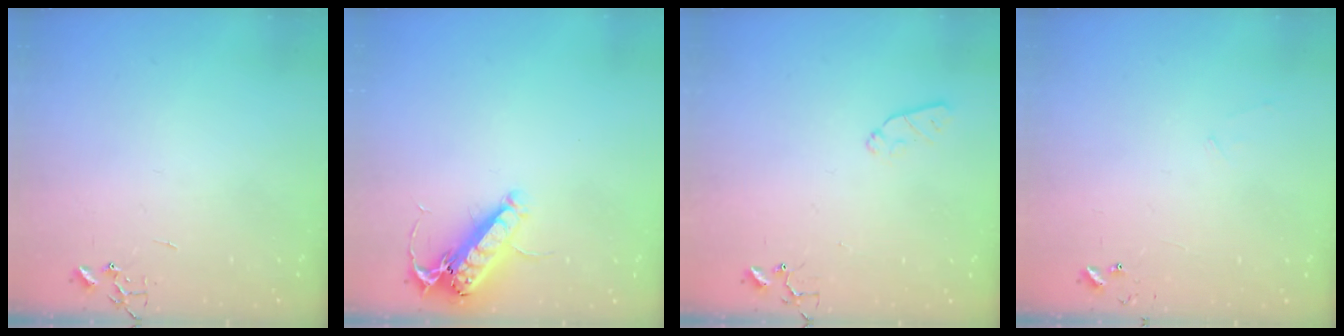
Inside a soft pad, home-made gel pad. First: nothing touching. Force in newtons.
{"total": 14.4, "press": 14.2, "slide": 2.0}
{"total": 5.2, "press": 5.1, "slide": 0.7}
{"total": 5.4, "press": 5.4, "slide": 0.4}